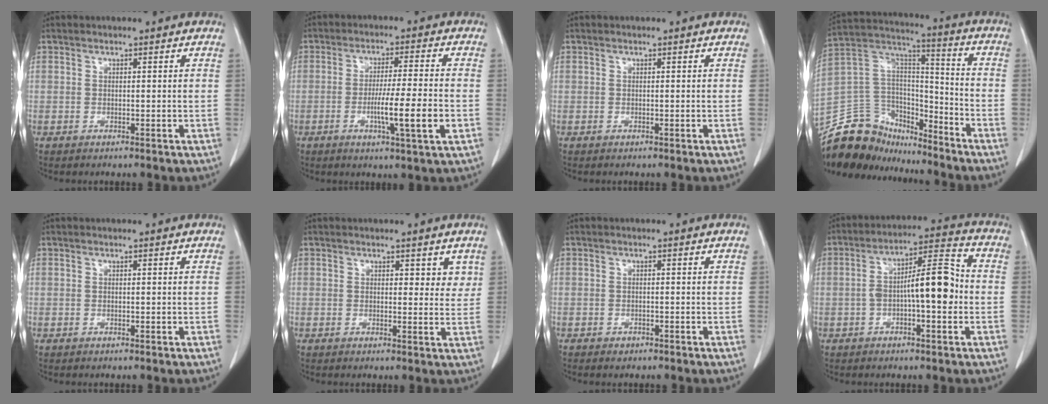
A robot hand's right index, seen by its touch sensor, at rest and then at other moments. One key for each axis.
{"total": 8.9, "fx": -2.4, "fy": -0.4, "fz": 8.6, "tx": -0.142, "ty": -0.013, "tz": -0.042}
{"total": 0.0}
{"total": 16.2, "fx": -14.3, "fy": 7.1, "fz": 2.8, "tx": -0.054, "ty": 0.077, "tz": -0.248}
{"total": 0.0}
{"total": 2.6, "fx": 1.6, "fy": 1.5, "fz": 1.5, "tx": -0.007, "ty": -0.008, "tz": 0.019}
{"total": 0.9, "fx": -0.7, "fy": 0.6, "fz": 0.3, "tx": -0.007, "ty": 0.000, "tz": -0.005}
{"total": 10.4, "fx": -1.2, "fy": 2.5, "fz": 10.0, "tx": -0.169, "ty": 0.033, "tz": -0.023}